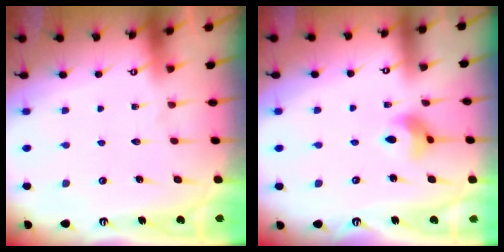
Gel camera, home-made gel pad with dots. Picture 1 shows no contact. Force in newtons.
{"total": 6.3, "press": 6.3, "slide": 0.6}